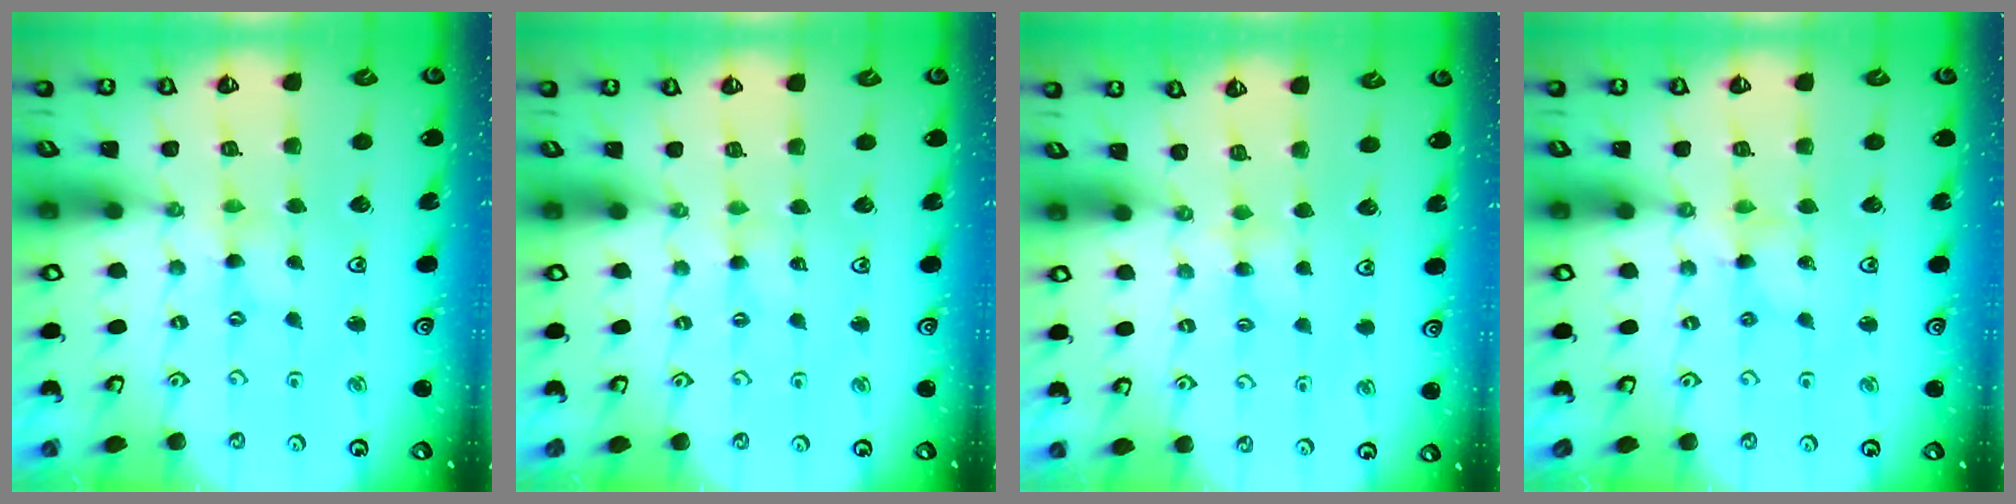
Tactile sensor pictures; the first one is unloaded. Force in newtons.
{"total": 0.0}
{"total": 2.2, "press": 2.1, "slide": 0.4}
{"total": 1.8, "press": 1.8, "slide": 0.2}